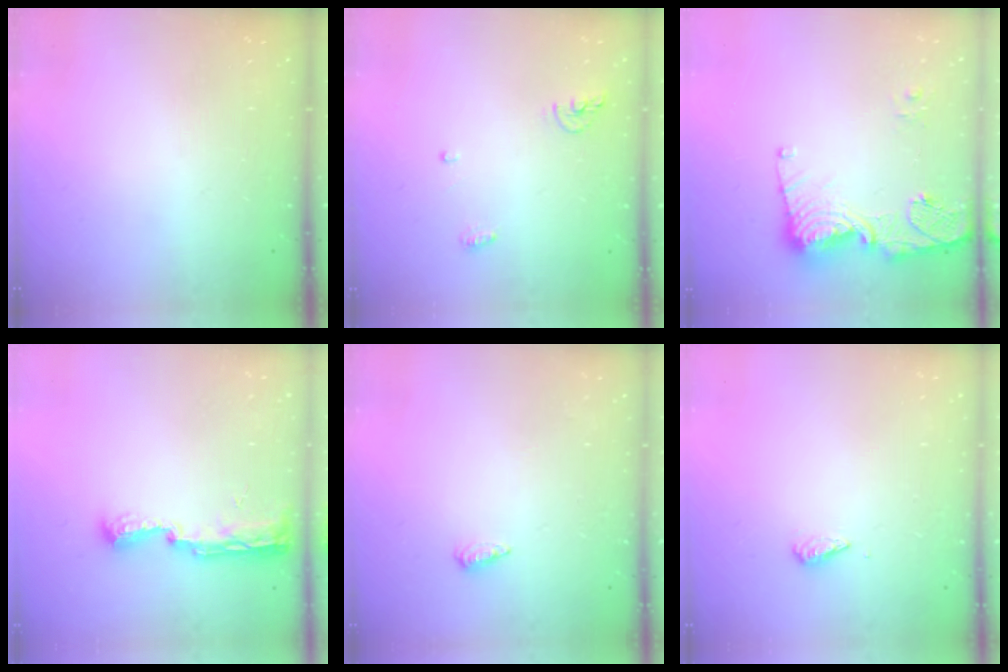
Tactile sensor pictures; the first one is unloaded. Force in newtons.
{"total": 5.2, "press": 5.0, "slide": 1.2}
{"total": 14.0, "press": 13.9, "slide": 1.5}
{"total": 9.3, "press": 9.3, "slide": 0.5}
{"total": 4.1, "press": 4.1, "slide": 0.5}
{"total": 2.9, "press": 2.9, "slide": 0.4}